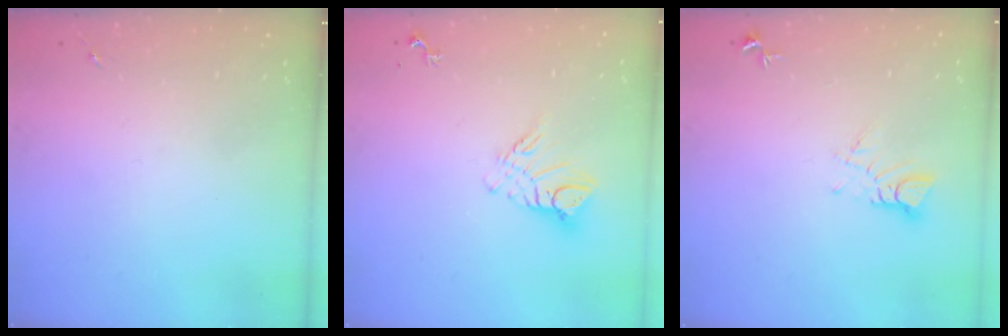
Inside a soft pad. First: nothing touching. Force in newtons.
{"total": 10.2, "press": 10.1, "slide": 0.8}
{"total": 3.5, "press": 3.5, "slide": 0.2}